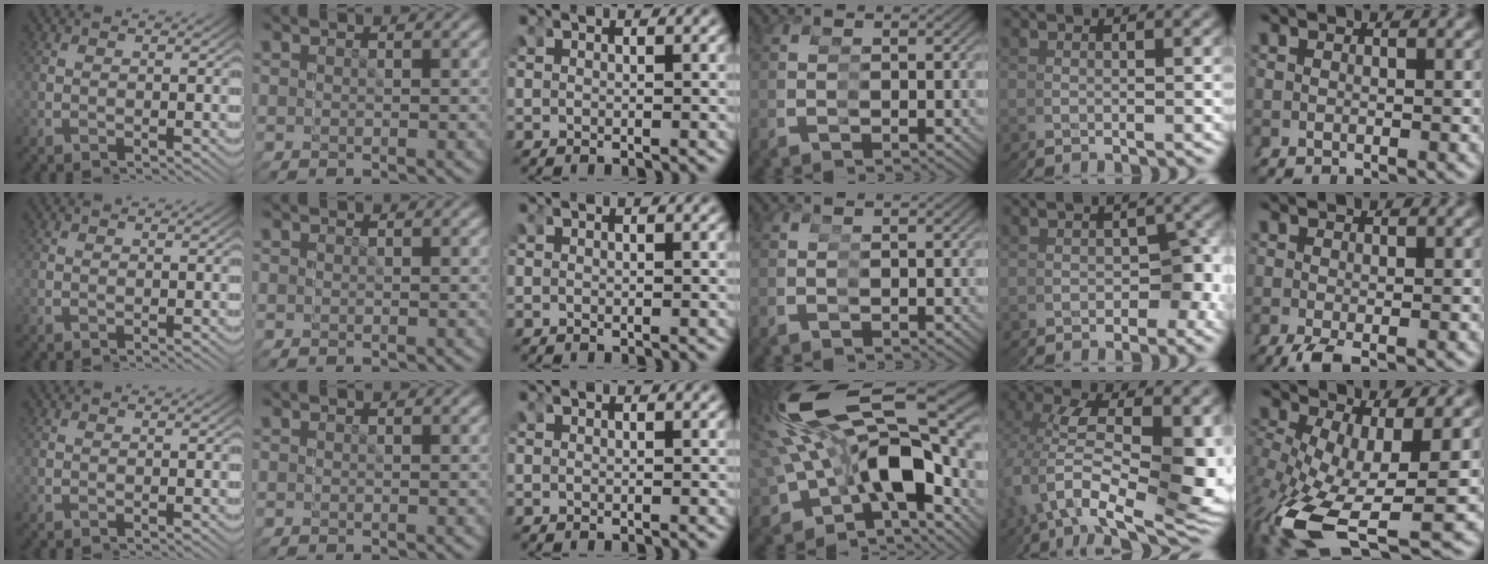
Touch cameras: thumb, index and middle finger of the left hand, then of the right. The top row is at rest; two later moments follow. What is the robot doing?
{"motion": "grasp_and_lifting", "object": "stress ball aka squeeze ball"}